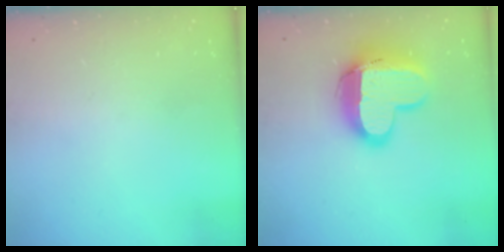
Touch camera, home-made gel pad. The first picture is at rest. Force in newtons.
{"total": 15.3, "press": 15.2, "slide": 1.2}